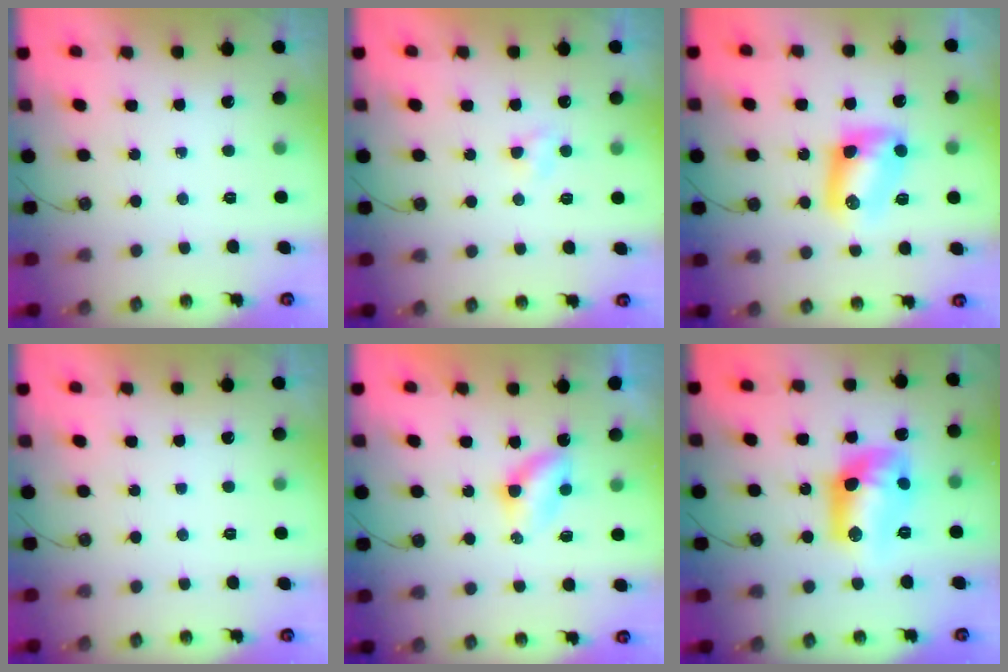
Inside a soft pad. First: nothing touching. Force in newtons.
{"total": 2.9, "press": 2.8, "slide": 0.5}
{"total": 9.4, "press": 9.2, "slide": 1.6}
{"total": 0.0}
{"total": 4.2, "press": 4.2, "slide": 0.3}
{"total": 12.2, "press": 12.2, "slide": 0.7}